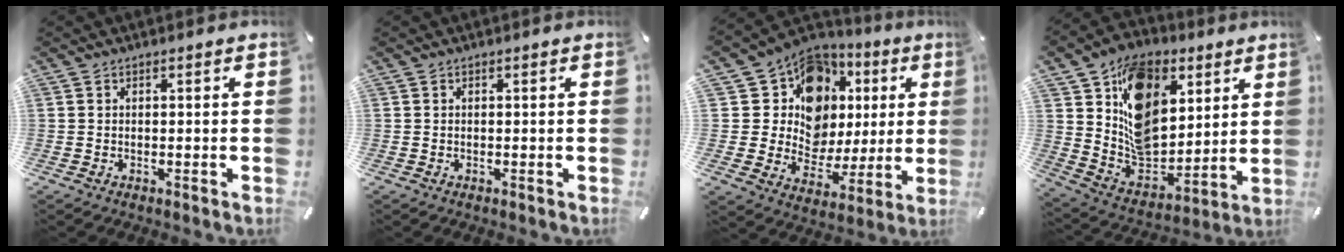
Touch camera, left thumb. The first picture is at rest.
{"total": 0.0}
{"total": 13.9, "force": [5.0, 11.9, 5.0], "torque": [-0.075, -0.051, 0.099]}
{"total": 17.1, "force": [5.8, 13.4, 9.0], "torque": [-0.138, -0.031, 0.114]}